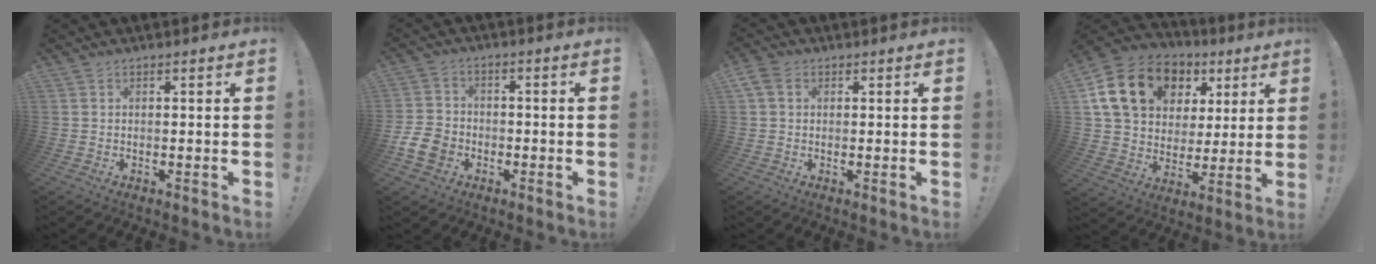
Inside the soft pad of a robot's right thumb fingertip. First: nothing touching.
{"total": 9.0, "force": [-4.2, 6.8, 4.0], "torque": [-0.089, 0.026, -0.078]}
{"total": 4.0, "force": [1.5, 3.0, 2.1], "torque": [-0.037, 0.003, 0.031]}
{"total": 20.6, "force": [8.8, 15.1, 10.8], "torque": [-0.175, -0.020, 0.181]}